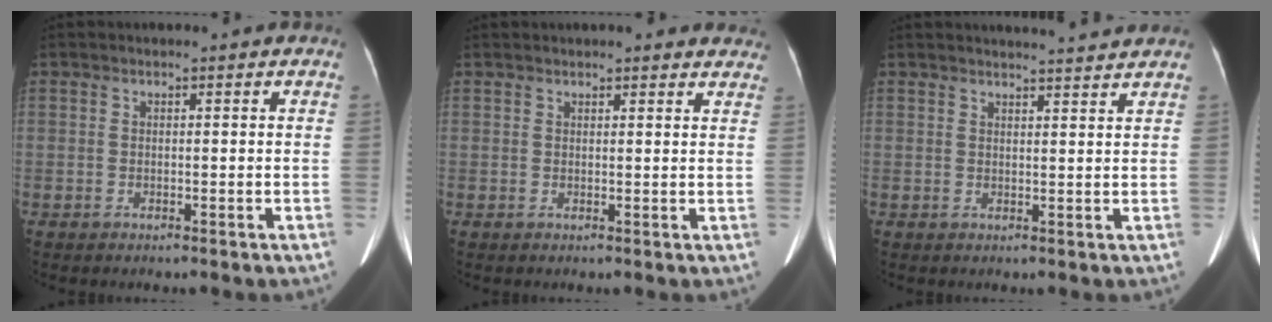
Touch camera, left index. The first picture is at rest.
{"total": 6.4, "force": [5.9, 1.6, 1.8], "torque": [0.000, 0.012, 0.054]}
{"total": 5.8, "force": [5.6, -0.3, 1.4], "torque": [-0.020, 0.009, 0.061]}